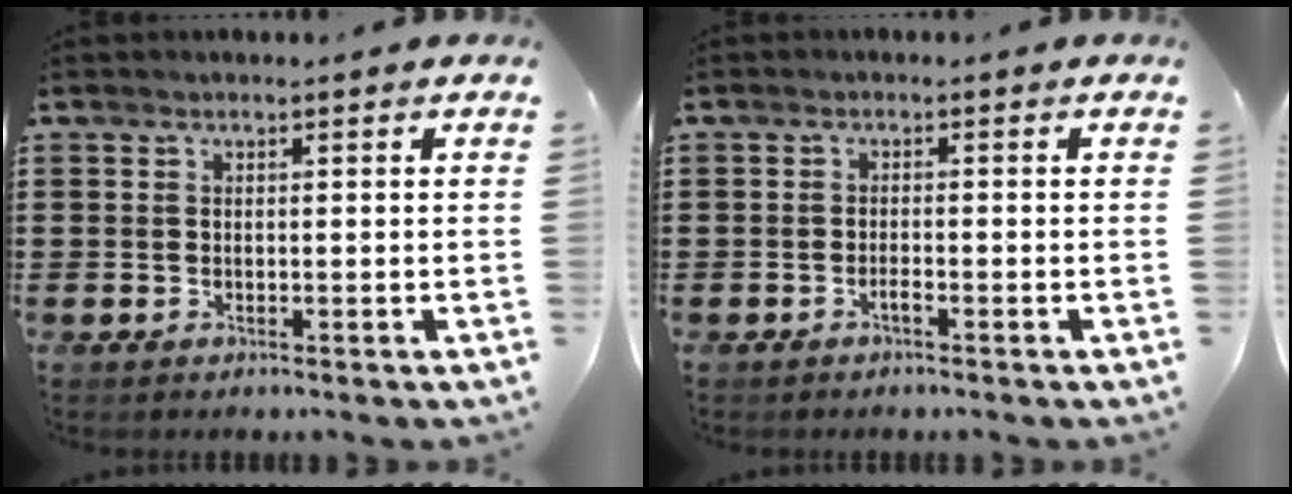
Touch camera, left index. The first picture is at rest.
{"total": 1.2, "force": [-0.7, 0.1, 0.9], "torque": [-0.018, -0.004, -0.012]}